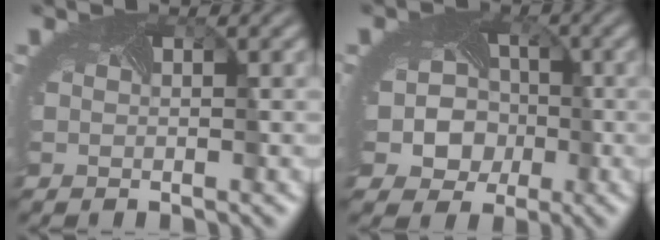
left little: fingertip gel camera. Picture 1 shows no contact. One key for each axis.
{"total": 8.4, "fx": -1.4, "fy": 7.4, "fz": 3.8, "tx": -0.063, "ty": 0.006, "tz": -0.050}